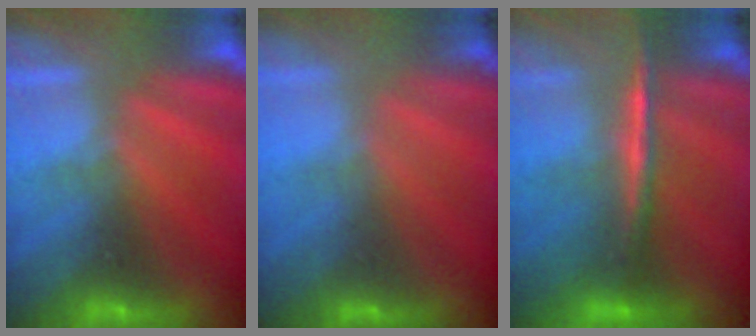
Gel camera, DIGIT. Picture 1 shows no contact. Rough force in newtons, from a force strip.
{"total": 1.4}
{"total": 2.0}